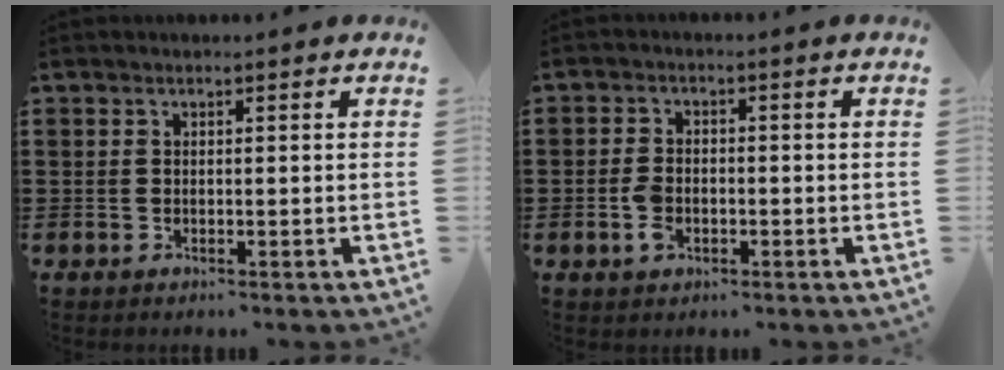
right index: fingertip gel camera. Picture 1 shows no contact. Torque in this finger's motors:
{"motor_torque": [1.06, 0.18, 0.15, 0.07]}